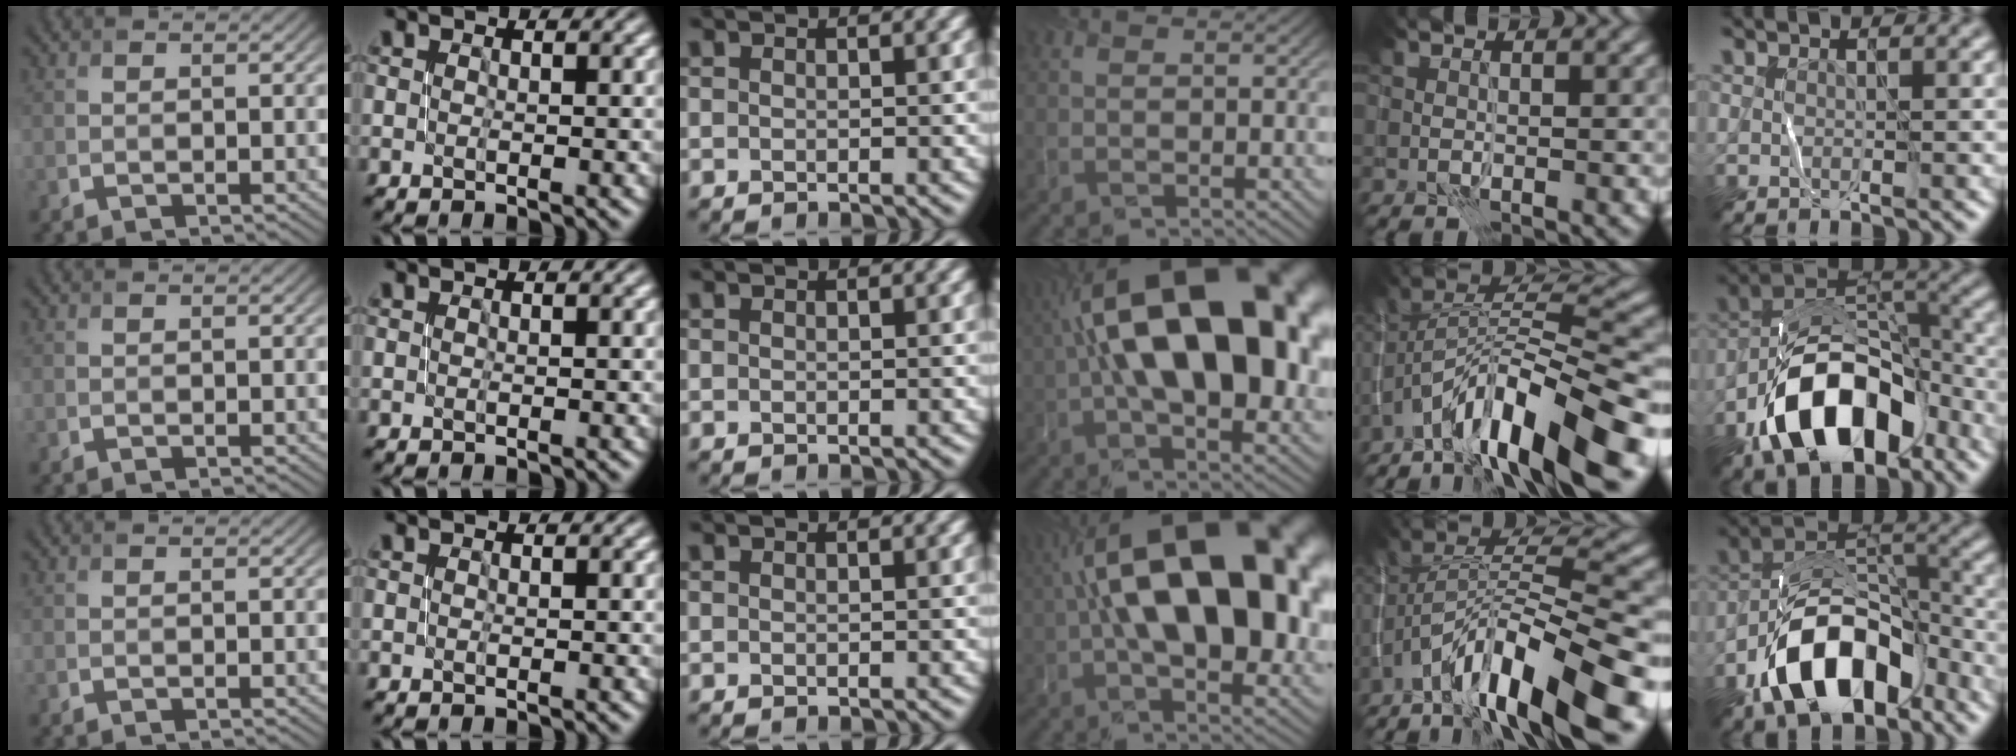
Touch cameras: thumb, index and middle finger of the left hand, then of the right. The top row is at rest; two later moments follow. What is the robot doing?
{"motion": "close", "object": "stapler"}